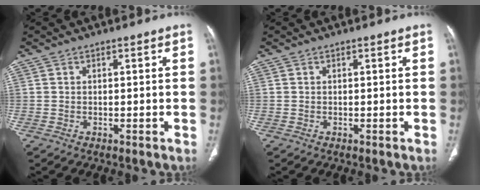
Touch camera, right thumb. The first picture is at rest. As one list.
[{"total": 0.0}]